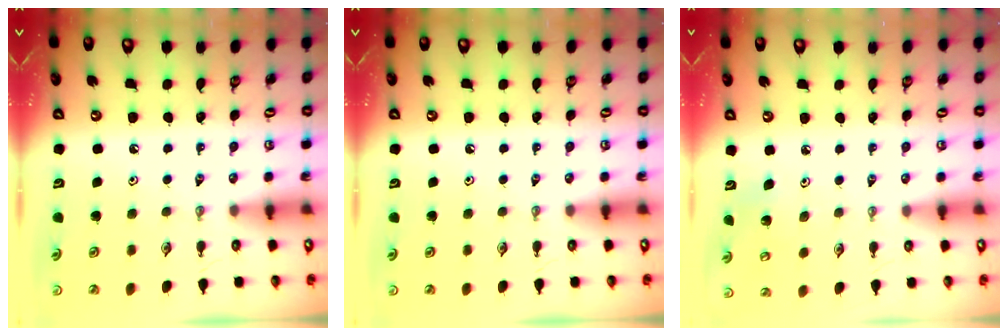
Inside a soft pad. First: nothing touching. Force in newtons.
{"total": 0.0}
{"total": 3.8, "press": 3.8, "slide": 0.4}